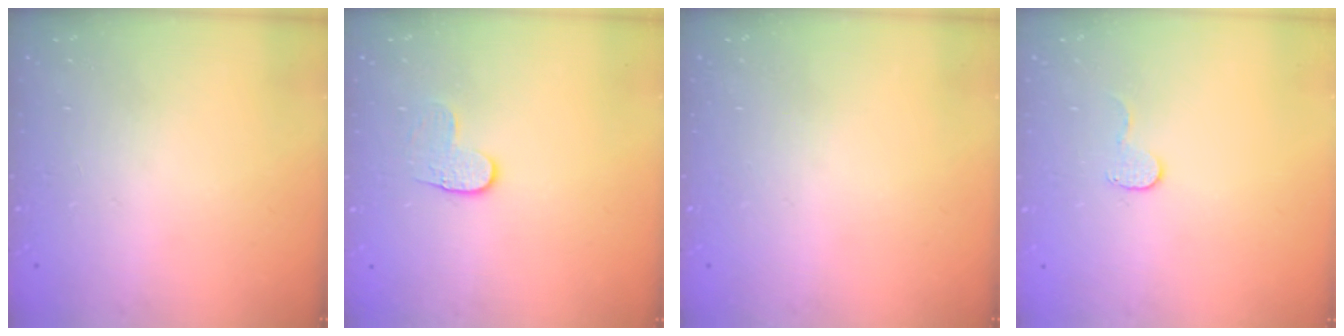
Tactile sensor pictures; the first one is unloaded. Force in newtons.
{"total": 3.3, "press": 3.3, "slide": 0.4}
{"total": 0.0}
{"total": 4.6, "press": 4.6, "slide": 0.4}